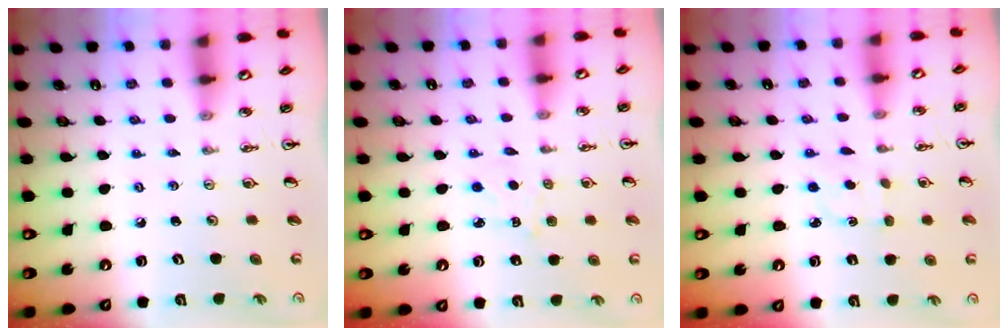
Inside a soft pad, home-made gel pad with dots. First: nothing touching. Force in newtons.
{"total": 3.5, "press": 3.5, "slide": 0.4}
{"total": 2.0, "press": 1.9, "slide": 0.7}